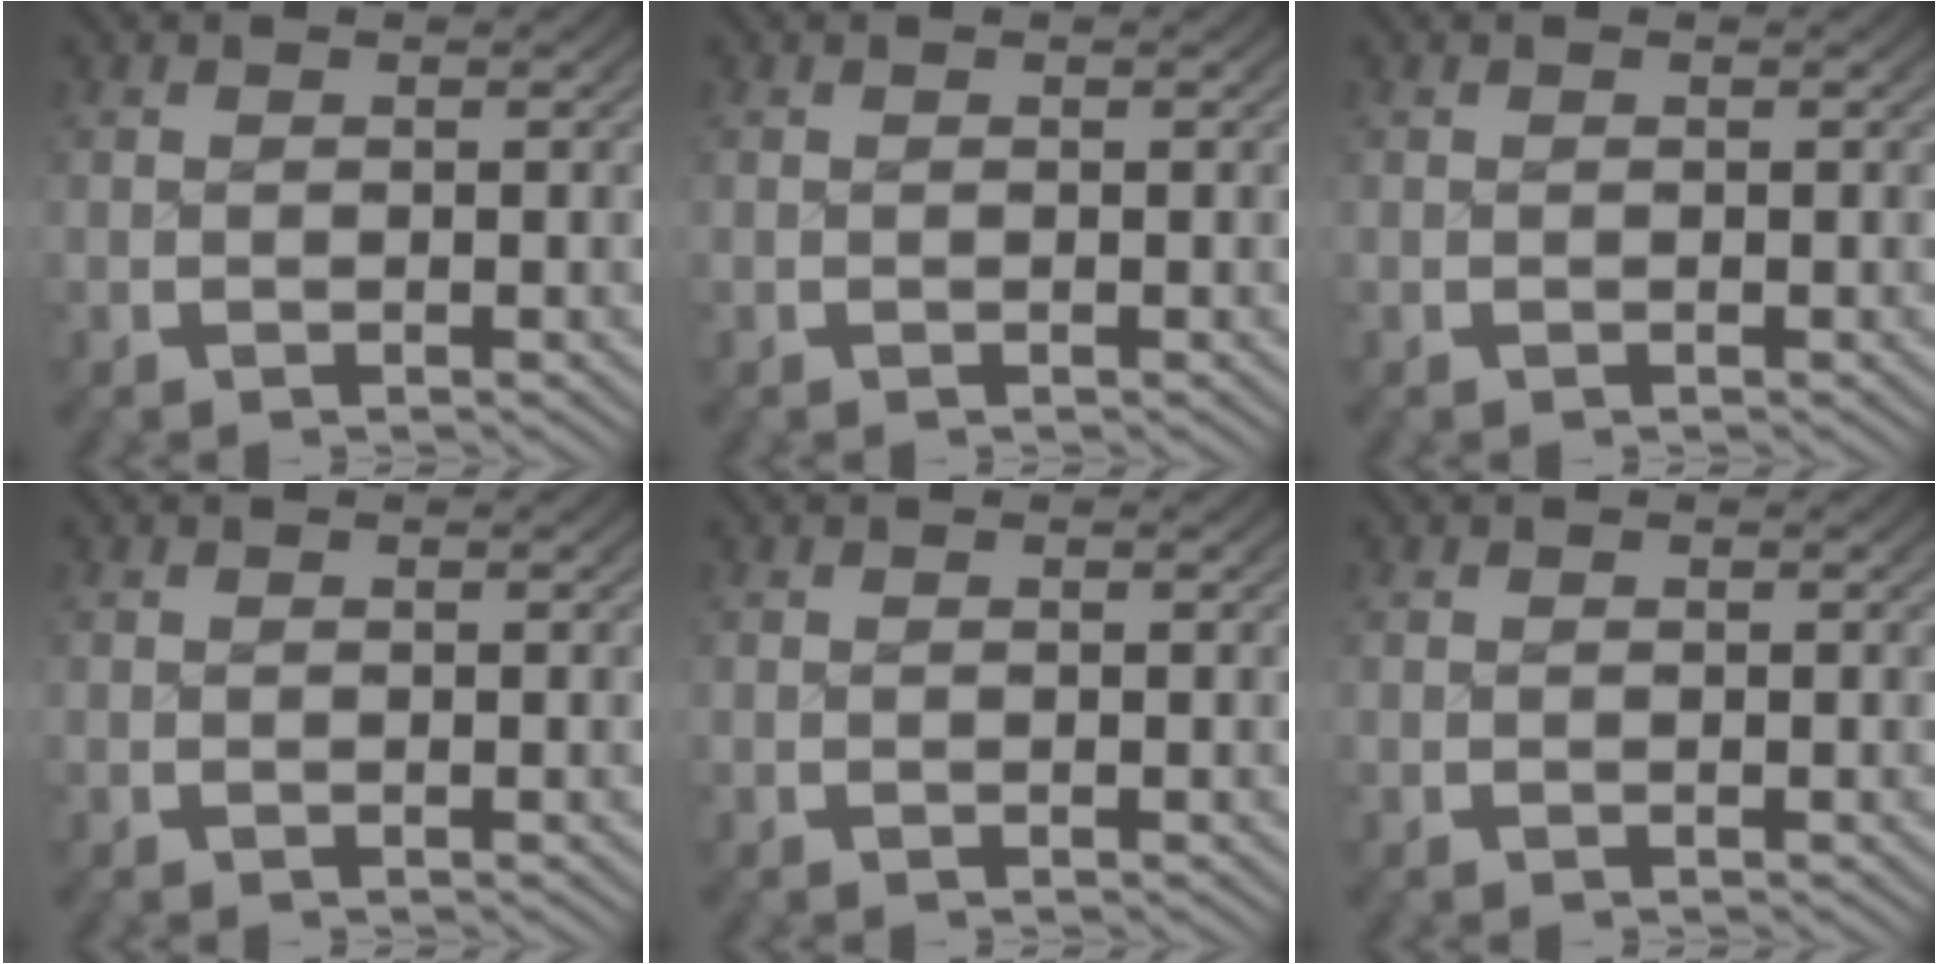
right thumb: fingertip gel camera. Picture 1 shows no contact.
{"total": 0.0}
{"total": 0.0}
{"total": 0.0}
{"total": 0.0}
{"total": 0.0}